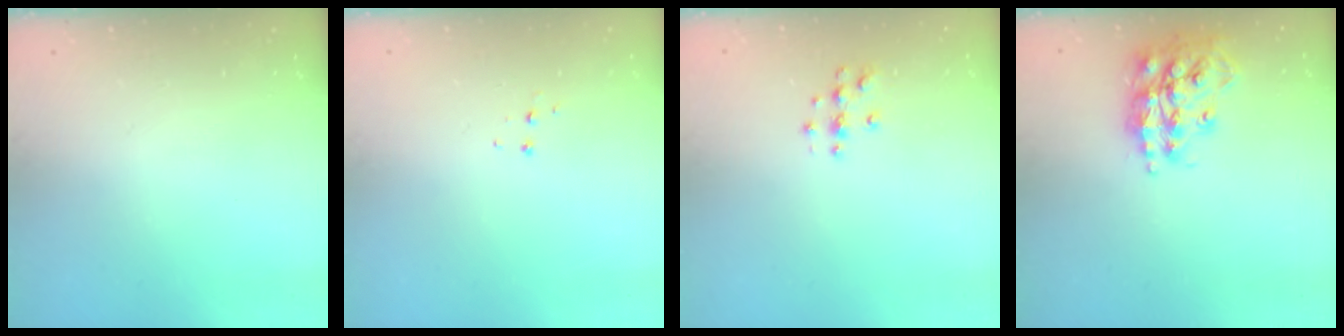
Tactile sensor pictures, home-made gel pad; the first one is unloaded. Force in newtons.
{"total": 3.7, "press": 3.7, "slide": 0.4}
{"total": 3.8, "press": 3.8, "slide": 0.4}
{"total": 18.7, "press": 18.6, "slide": 1.6}